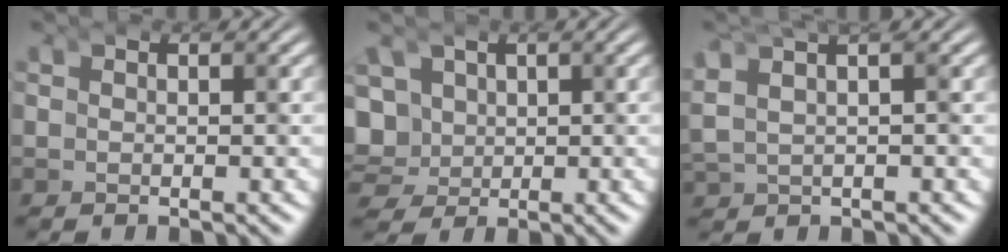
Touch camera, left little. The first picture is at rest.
{"total": 5.8, "force": [-1.8, 5.3, 1.4], "torque": [-0.084, -0.050, -0.022]}
{"total": 4.8, "force": [0.5, 3.8, 3.0], "torque": [-0.069, 0.009, 0.005]}